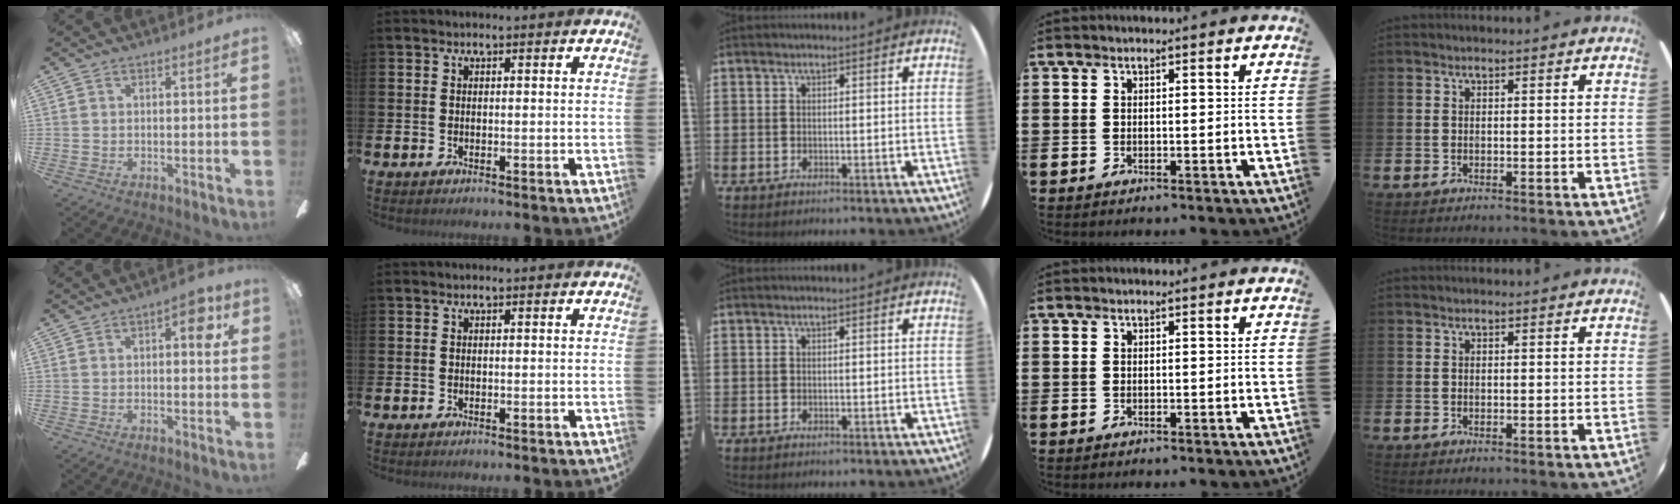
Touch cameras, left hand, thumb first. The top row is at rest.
{"thumb": {"total": 5.9, "force": [1.8, 2.3, 5.0], "torque": [-0.060, -0.002, 0.021]}}